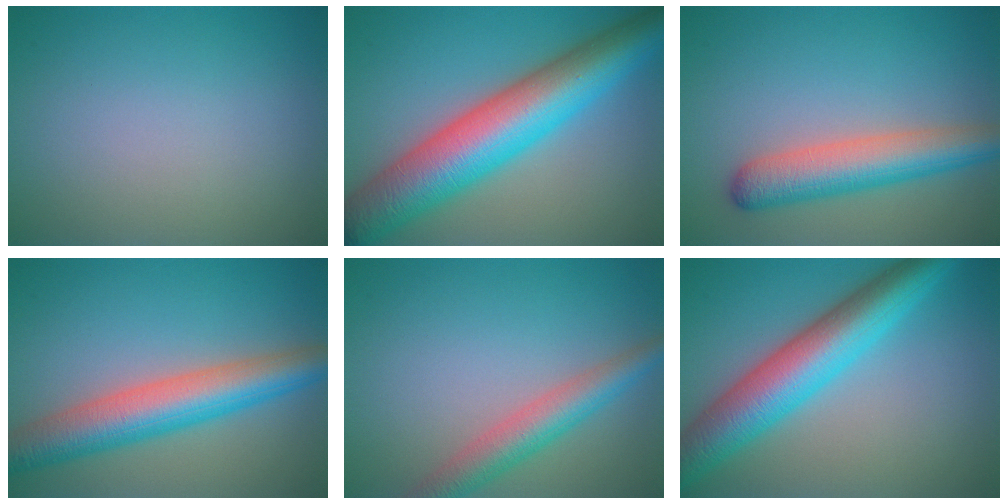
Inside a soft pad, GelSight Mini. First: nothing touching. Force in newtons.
{"total": 11.9, "press": 11.9, "slide": 0.2}
{"total": 5.7, "press": 5.7, "slide": 0.2}
{"total": 7.4, "press": 7.4, "slide": 0.2}
{"total": 4.3, "press": 4.3, "slide": 0.2}
{"total": 8.7, "press": 8.7, "slide": 0.1}